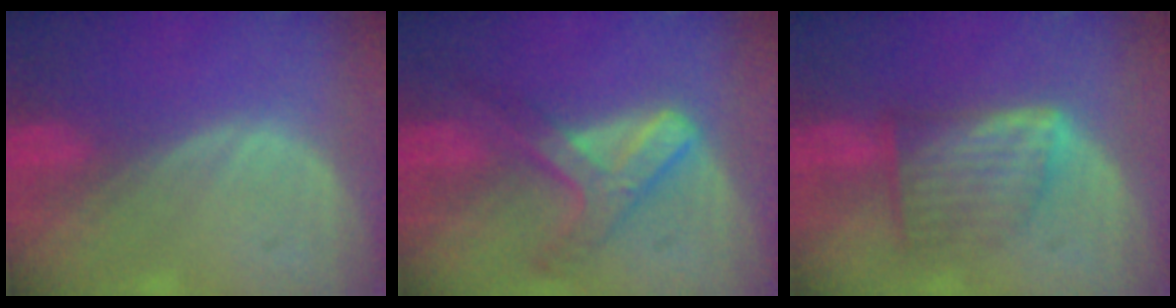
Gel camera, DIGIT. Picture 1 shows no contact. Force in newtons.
{"total": 7.1, "press": 6.0, "slide": 3.8}
{"total": 7.3, "press": 6.6, "slide": 3.2}